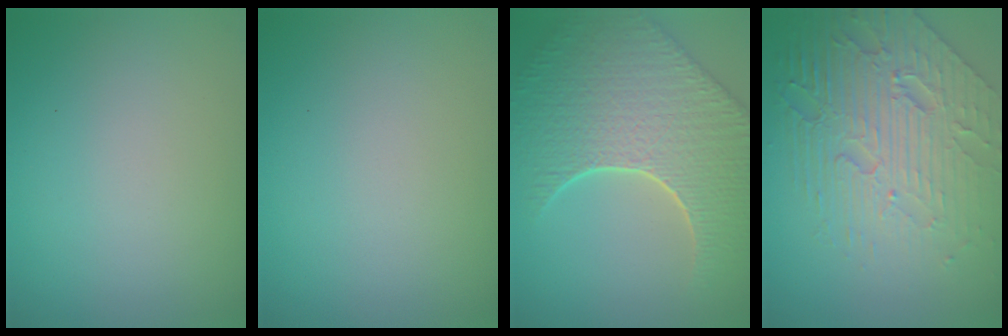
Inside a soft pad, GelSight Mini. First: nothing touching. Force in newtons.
{"total": 0.0}
{"total": 9.4, "press": 6.6, "slide": 6.7}
{"total": 7.9, "press": 5.4, "slide": 5.8}